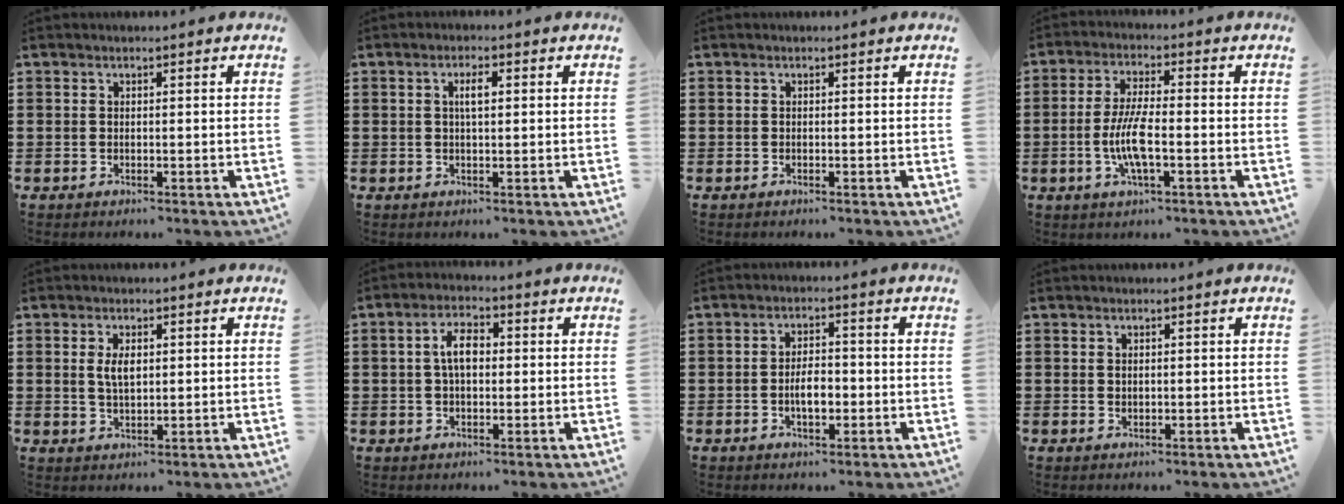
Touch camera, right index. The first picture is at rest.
{"total": 2.5, "force": [0.4, 0.7, 2.4], "torque": [-0.047, 0.004, 0.004]}
{"total": 0.0}
{"total": 7.1, "force": [-1.8, 1.9, 6.6], "torque": [-0.146, -0.008, -0.039]}
{"total": 3.7, "force": [0.8, 1.7, 3.2], "torque": [-0.066, 0.006, 0.013]}
{"total": 4.9, "force": [0.3, 2.4, 4.2], "torque": [-0.077, 0.008, 0.000]}
{"total": 4.0, "force": [-0.9, 1.8, 3.5], "torque": [-0.063, 0.001, -0.020]}
{"total": 0.7, "force": [0.2, 0.4, 0.4], "torque": [-0.011, 0.002, 0.004]}